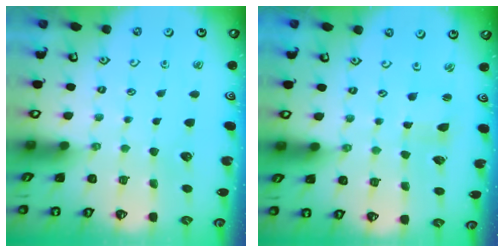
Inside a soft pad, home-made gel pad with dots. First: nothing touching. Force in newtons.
{"total": 2.0, "press": 2.0, "slide": 0.3}